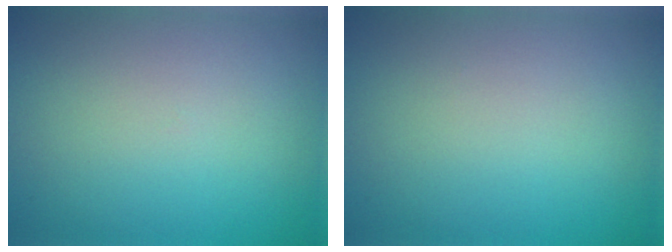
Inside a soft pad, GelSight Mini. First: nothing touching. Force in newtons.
{"total": 0.0}